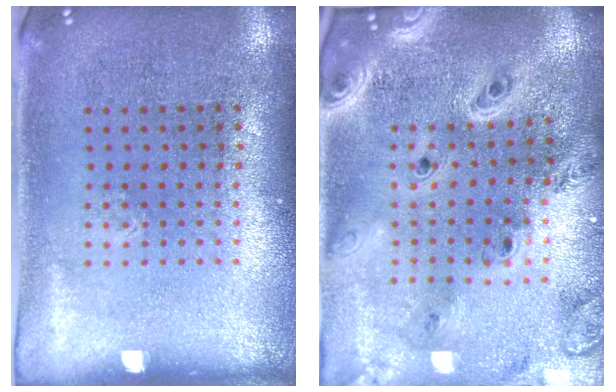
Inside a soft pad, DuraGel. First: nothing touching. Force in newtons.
{"total": 3.9, "press": 3.0, "slide": 2.5}